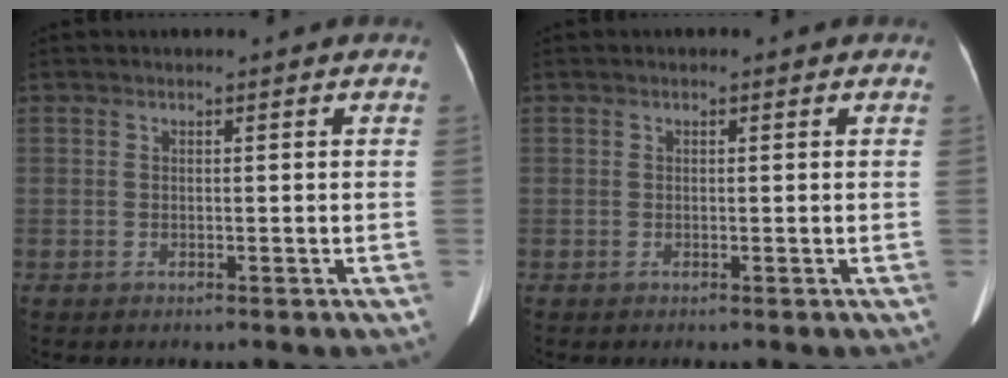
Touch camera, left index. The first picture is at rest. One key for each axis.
{"total": 0.0}